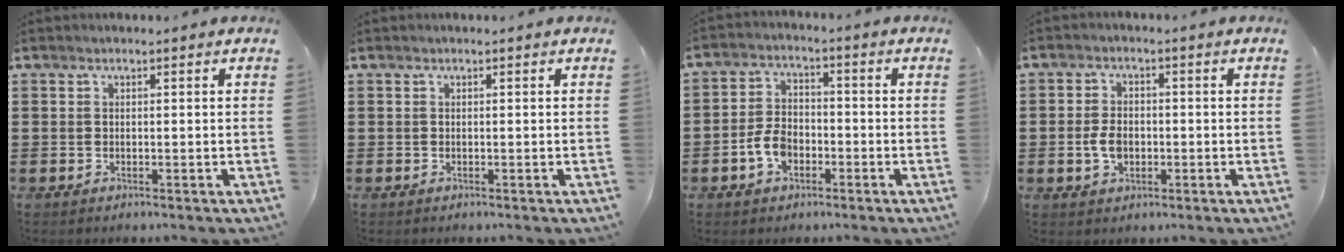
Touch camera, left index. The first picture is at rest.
{"total": 0.0}
{"total": 5.3, "force": [-2.2, 3.4, 3.5], "torque": [-0.090, 0.003, -0.049]}
{"total": 4.0, "force": [-0.7, 2.6, 3.0], "torque": [-0.071, 0.001, -0.017]}